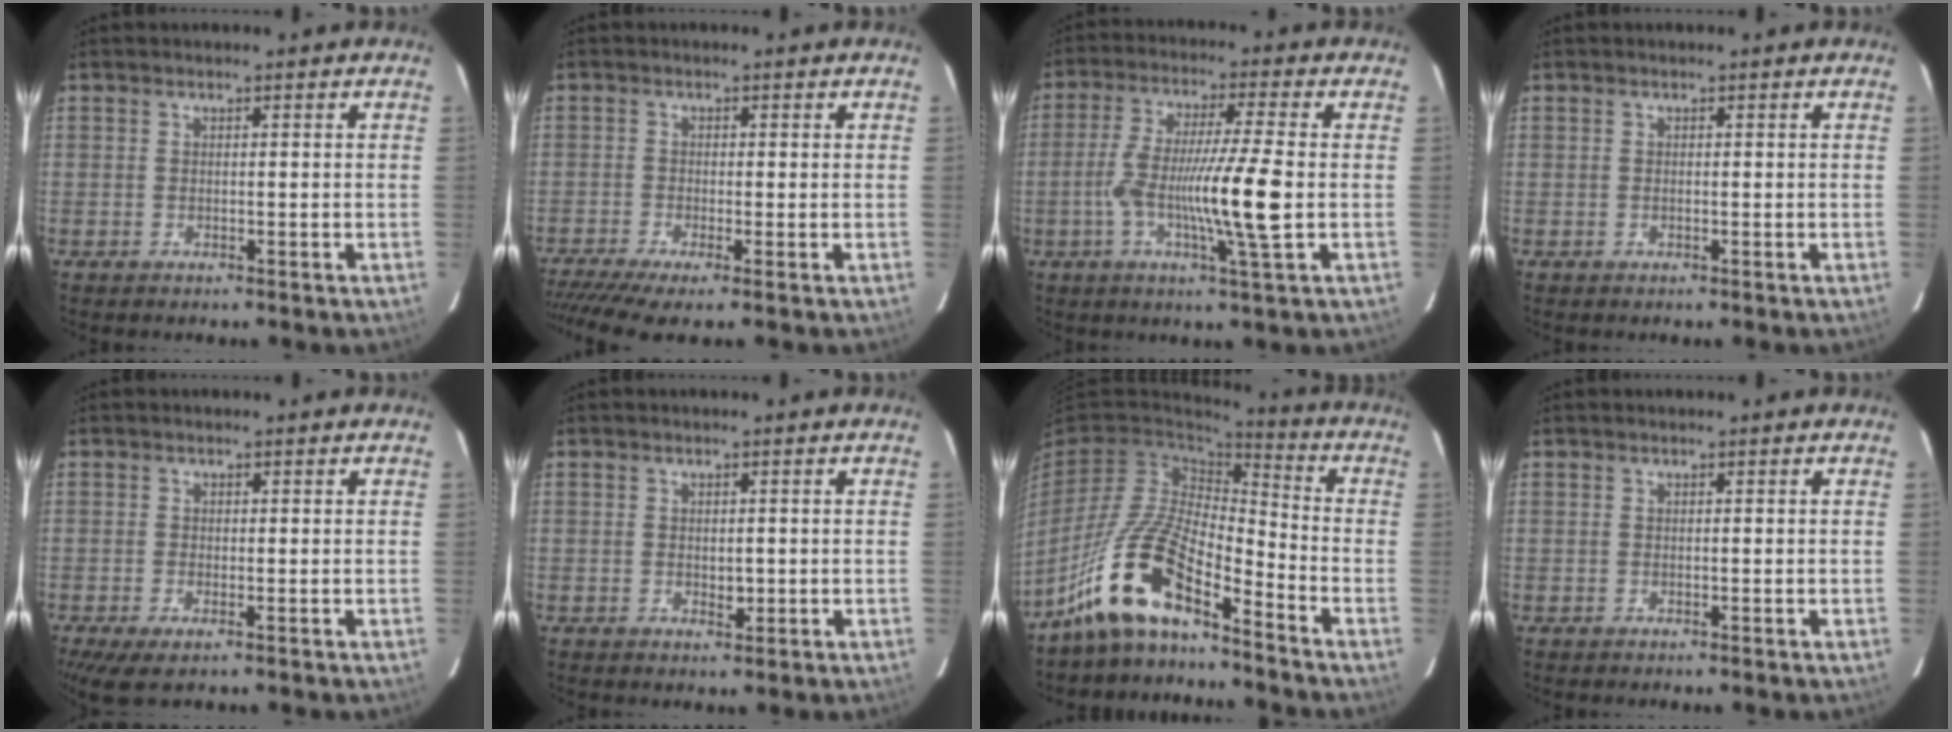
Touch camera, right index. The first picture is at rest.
{"total": 6.5, "force": [-4.3, 0.7, 4.7], "torque": [-0.086, -0.008, -0.078]}
{"total": 12.0, "force": [-2.0, -0.4, 11.8], "torque": [-0.223, -0.007, -0.044]}
{"total": 0.0}
{"total": 3.9, "force": [-2.0, 1.4, 3.0], "torque": [-0.057, -0.009, -0.029]}
{"total": 1.8, "force": [-0.2, 1.0, 1.5], "torque": [-0.025, -0.002, 0.001]}
{"total": 12.4, "force": [-8.8, 3.0, 8.3], "torque": [-0.176, 0.009, -0.167]}
{"total": 0.0}